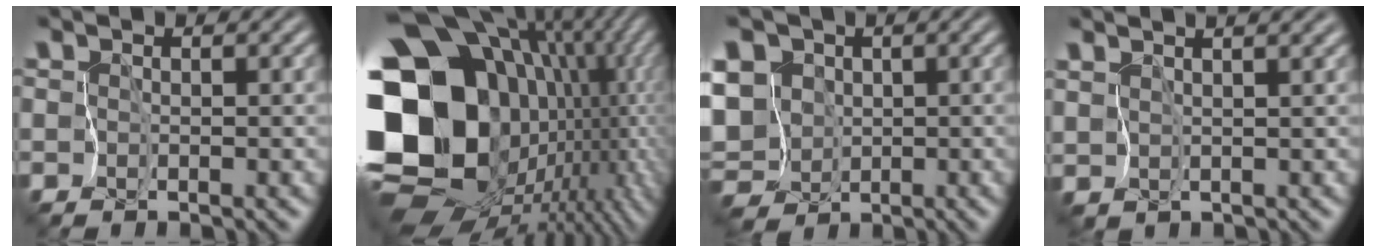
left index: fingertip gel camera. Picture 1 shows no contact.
{"total": 20.3, "force": [2.1, 15.4, 13.0], "torque": [-0.291, -0.019, 0.079]}
{"total": 8.7, "force": [-1.1, 7.1, 4.9], "torque": [-0.088, 0.015, -0.052]}
{"total": 3.7, "force": [2.7, 1.1, 2.3], "torque": [-0.048, 0.022, 0.044]}